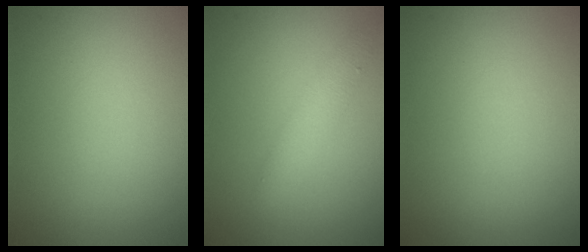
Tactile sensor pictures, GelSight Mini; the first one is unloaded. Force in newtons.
{"total": 2.0, "press": 2.0, "slide": 0.0}
{"total": 0.0}